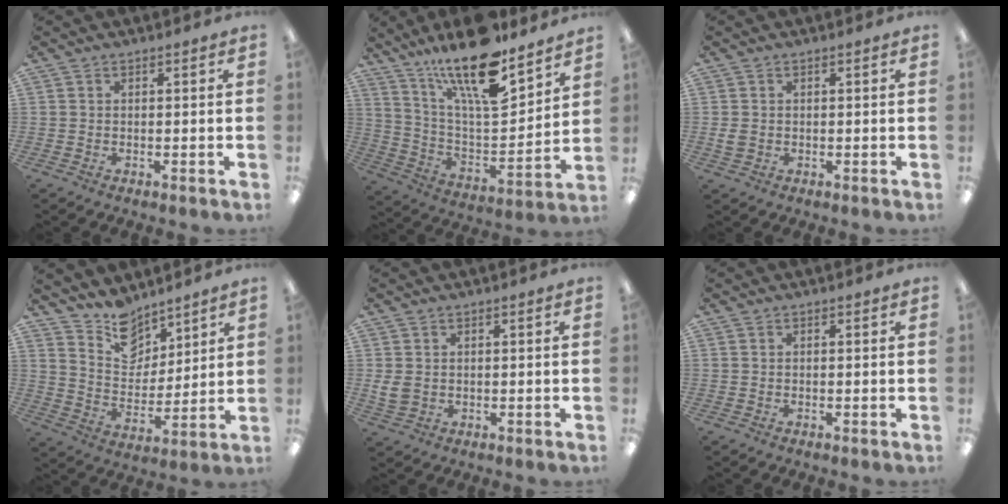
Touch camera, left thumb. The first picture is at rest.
{"total": 21.1, "force": [15.4, 6.4, 12.9], "torque": [-0.224, -0.102, 0.262]}
{"total": 2.3, "force": [0.2, 1.9, 1.3], "torque": [-0.015, 0.002, 0.002]}
{"total": 9.7, "force": [8.2, 5.0, 1.3], "torque": [-0.023, -0.060, 0.157]}
{"total": 3.5, "force": [0.6, 2.9, 1.9], "torque": [-0.035, 0.000, 0.011]}
{"total": 0.0}